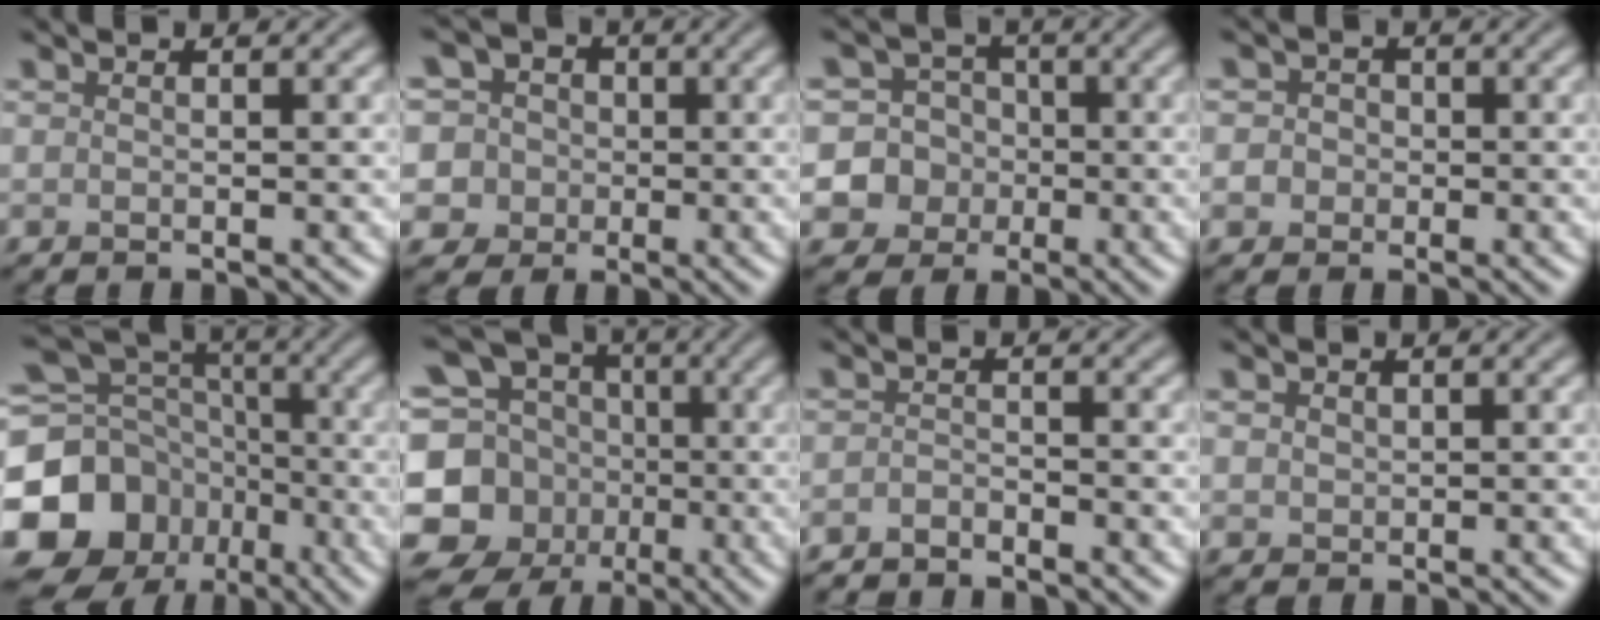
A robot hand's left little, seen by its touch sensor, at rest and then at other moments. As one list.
[{"total": 9.0, "force": [2.1, 8.1, 3.4], "torque": [-0.066, 0.039, 0.001]}, {"total": 10.3, "force": [-1.8, 10.0, 1.8], "torque": [-0.065, 0.014, -0.051]}, {"total": 4.0, "force": [-0.7, 3.8, 1.0], "torque": [0.010, 0.016, -0.042]}, {"total": 18.0, "force": [-5.8, 15.6, 6.7], "torque": [-0.171, -0.008, -0.115]}, {"total": 16.0, "force": [-1.8, 14.6, 6.1], "torque": [-0.162, -0.003, -0.059]}, {"total": 1.8, "force": [-1.7, 0.3, 0.3], "torque": [-0.005, 0.000, -0.038]}, {"total": 1.0, "force": [0.4, 0.9, 0.3], "torque": [-0.002, -0.001, 0.009]}]